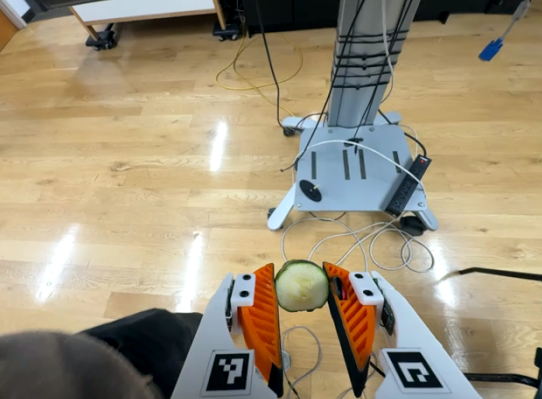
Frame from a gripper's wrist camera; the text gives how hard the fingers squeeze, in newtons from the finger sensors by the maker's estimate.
{"total": 7.5, "left": 7.3, "right": 7.8}